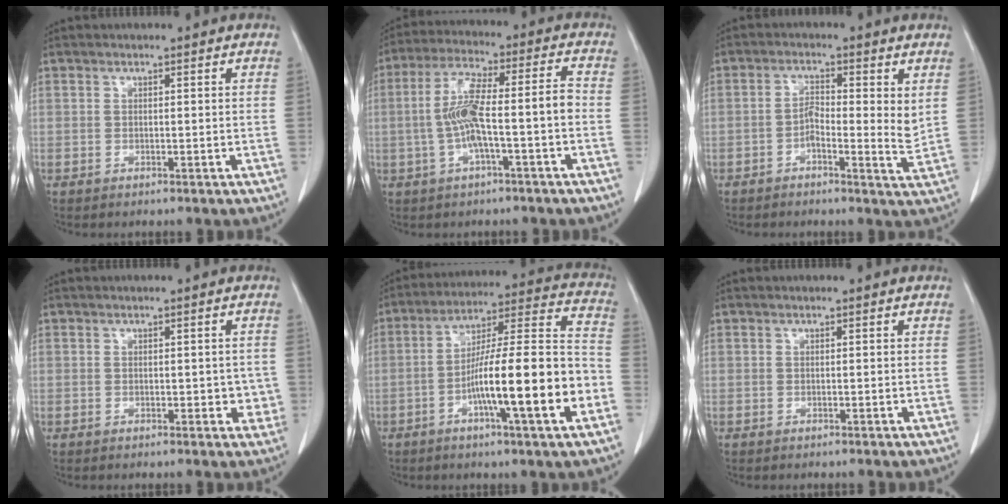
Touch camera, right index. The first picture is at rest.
{"total": 10.4, "force": [-1.9, 1.2, 10.1], "torque": [-0.196, 0.031, -0.034]}
{"total": 5.1, "force": [0.3, 1.5, 4.9], "torque": [-0.079, 0.003, -0.004]}
{"total": 3.0, "force": [-0.2, 1.9, 2.3], "torque": [-0.015, 0.007, 0.001]}
{"total": 18.4, "force": [-5.8, 0.9, 17.4], "torque": [-0.270, 0.010, -0.092]}
{"total": 0.0}